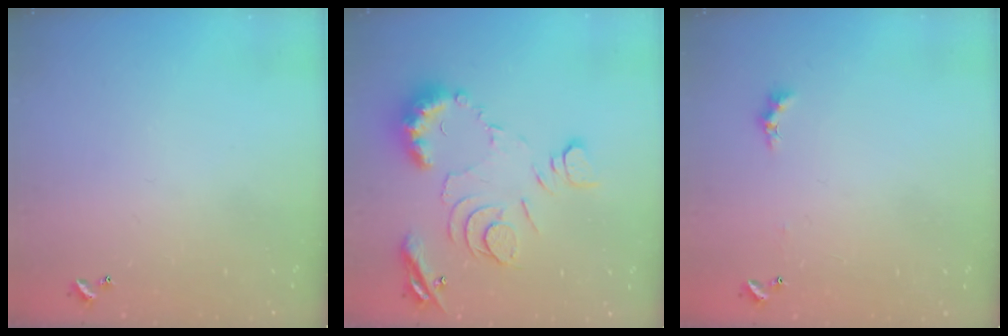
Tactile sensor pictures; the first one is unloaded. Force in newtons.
{"total": 11.6, "press": 11.5, "slide": 1.2}
{"total": 0.6, "press": 0.4, "slide": 0.5}